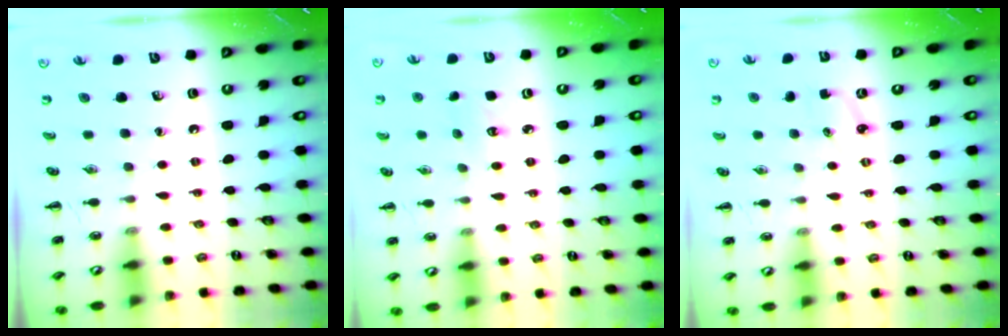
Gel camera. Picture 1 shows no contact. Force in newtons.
{"total": 2.6, "press": 2.5, "slide": 0.7}
{"total": 2.9, "press": 2.7, "slide": 0.8}